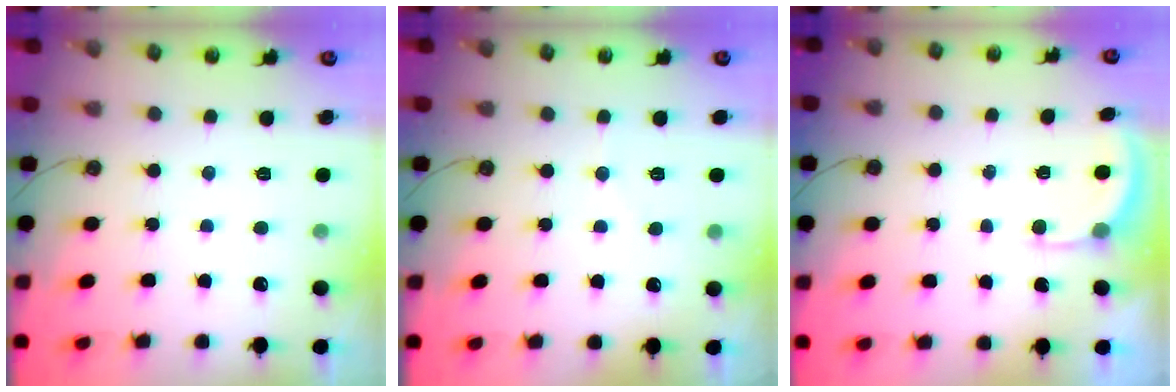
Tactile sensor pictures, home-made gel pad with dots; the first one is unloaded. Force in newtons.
{"total": 2.7, "press": 2.6, "slide": 0.7}
{"total": 2.7, "press": 2.7, "slide": 0.2}